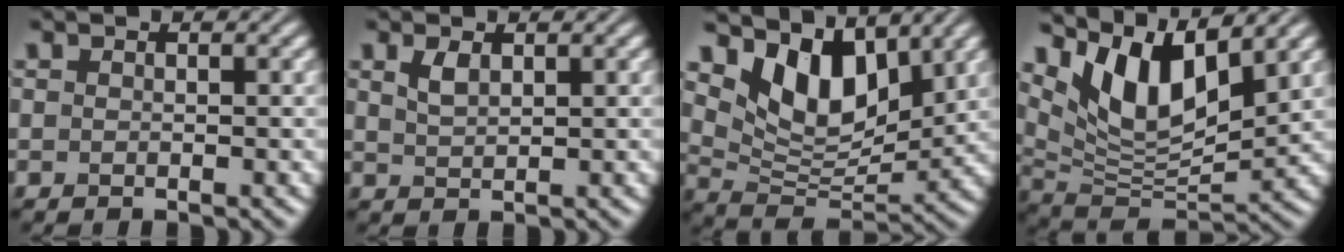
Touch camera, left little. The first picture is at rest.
{"total": 1.6, "force": [0.9, 0.7, 1.1], "torque": [-0.025, 0.001, 0.023]}
{"total": 7.9, "force": [4.6, 4.2, 4.9], "torque": [-0.091, -0.012, 0.081]}
{"total": 9.0, "force": [5.0, 3.4, 6.7], "torque": [-0.128, -0.011, 0.096]}